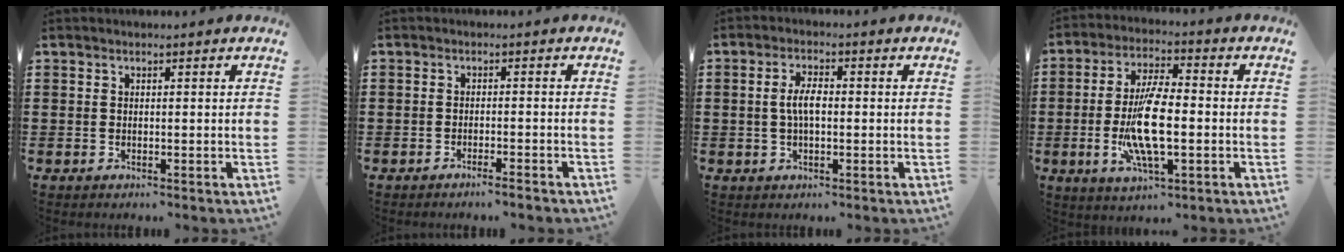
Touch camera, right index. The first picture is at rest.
{"total": 1.6, "force": [-1.5, -0.1, 0.6], "torque": [-0.011, 0.001, -0.028]}
{"total": 4.1, "force": [0.0, 1.7, 3.8], "torque": [-0.080, 0.001, -0.005]}
{"total": 10.7, "force": [-1.8, 3.3, 10.1], "torque": [-0.207, -0.011, -0.033]}